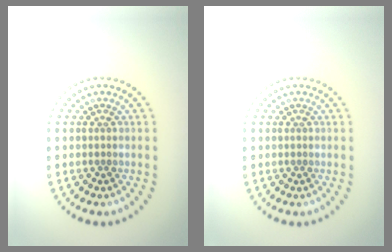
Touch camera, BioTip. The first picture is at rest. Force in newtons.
{"total": 0.0}